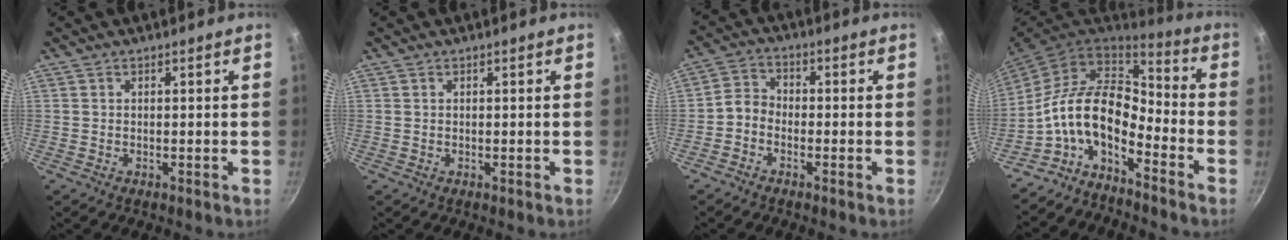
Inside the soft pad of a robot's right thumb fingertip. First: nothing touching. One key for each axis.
{"total": 0.0}
{"total": 3.8, "fx": -2.0, "fy": 2.8, "fz": 1.7, "tx": -0.027, "ty": 0.034, "tz": -0.052}
{"total": 12.3, "fx": -5.6, "fy": 6.3, "fz": 9.0, "tx": -0.147, "ty": 0.065, "tz": -0.130}